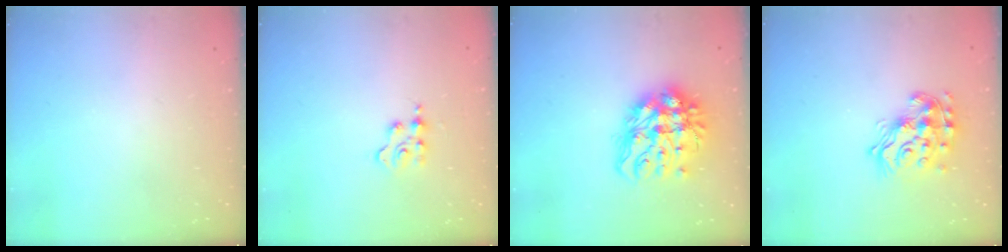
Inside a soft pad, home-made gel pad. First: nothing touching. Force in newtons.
{"total": 2.3, "press": 2.3, "slide": 0.3}
{"total": 16.7, "press": 16.7, "slide": 1.4}
{"total": 16.3, "press": 16.3, "slide": 1.1}